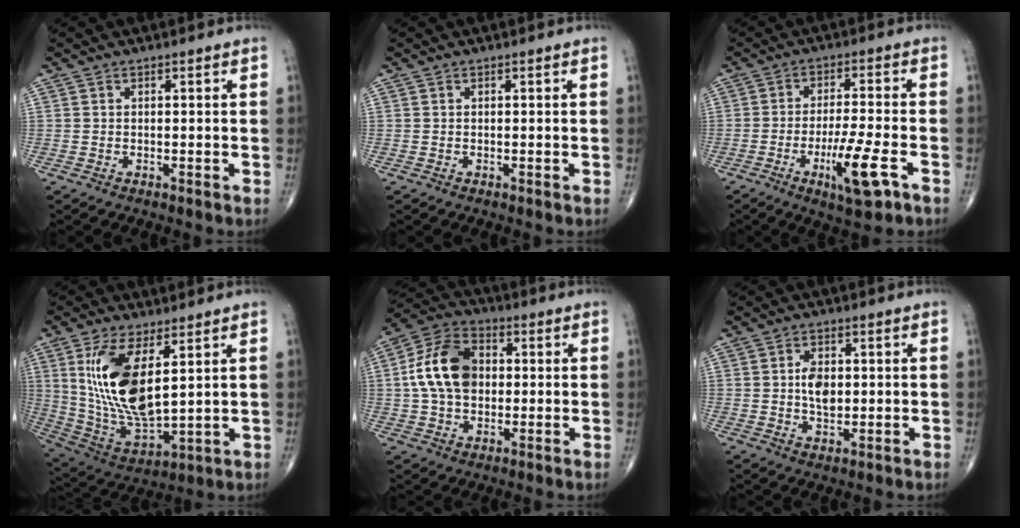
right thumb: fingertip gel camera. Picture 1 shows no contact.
{"total": 0.0}
{"total": 9.9, "force": [-4.4, 1.8, 8.7], "torque": [-0.160, 0.008, -0.070]}
{"total": 17.1, "force": [4.8, 7.2, 14.7], "torque": [-0.286, -0.027, 0.111]}
{"total": 13.4, "force": [1.0, 9.3, 9.6], "torque": [-0.162, 0.020, 0.009]}
{"total": 5.3, "force": [0.4, 3.2, 4.2], "torque": [-0.063, -0.005, 0.008]}